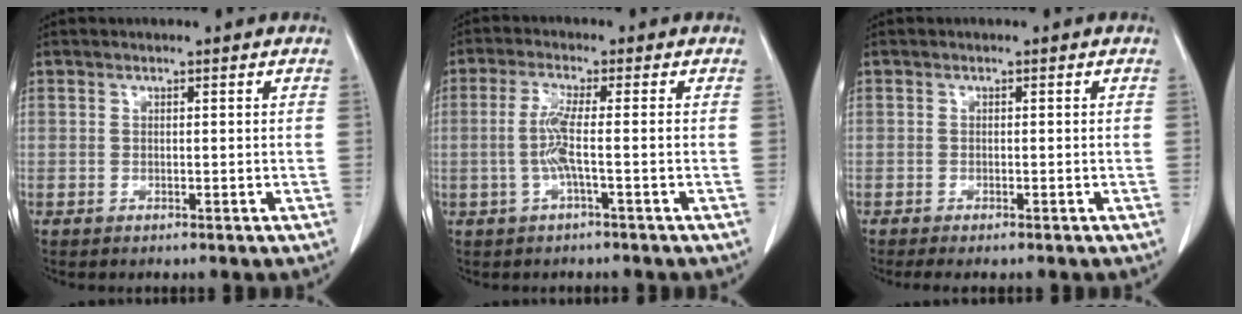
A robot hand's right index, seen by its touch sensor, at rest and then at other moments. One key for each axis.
{"total": 4.2, "fx": -0.9, "fy": -0.3, "fz": 4.1, "tx": -0.093, "ty": 0.002, "tz": -0.019}
{"total": 2.6, "fx": -2.2, "fy": 0.4, "fz": 1.4, "tx": -0.017, "ty": -0.007, "tz": -0.029}